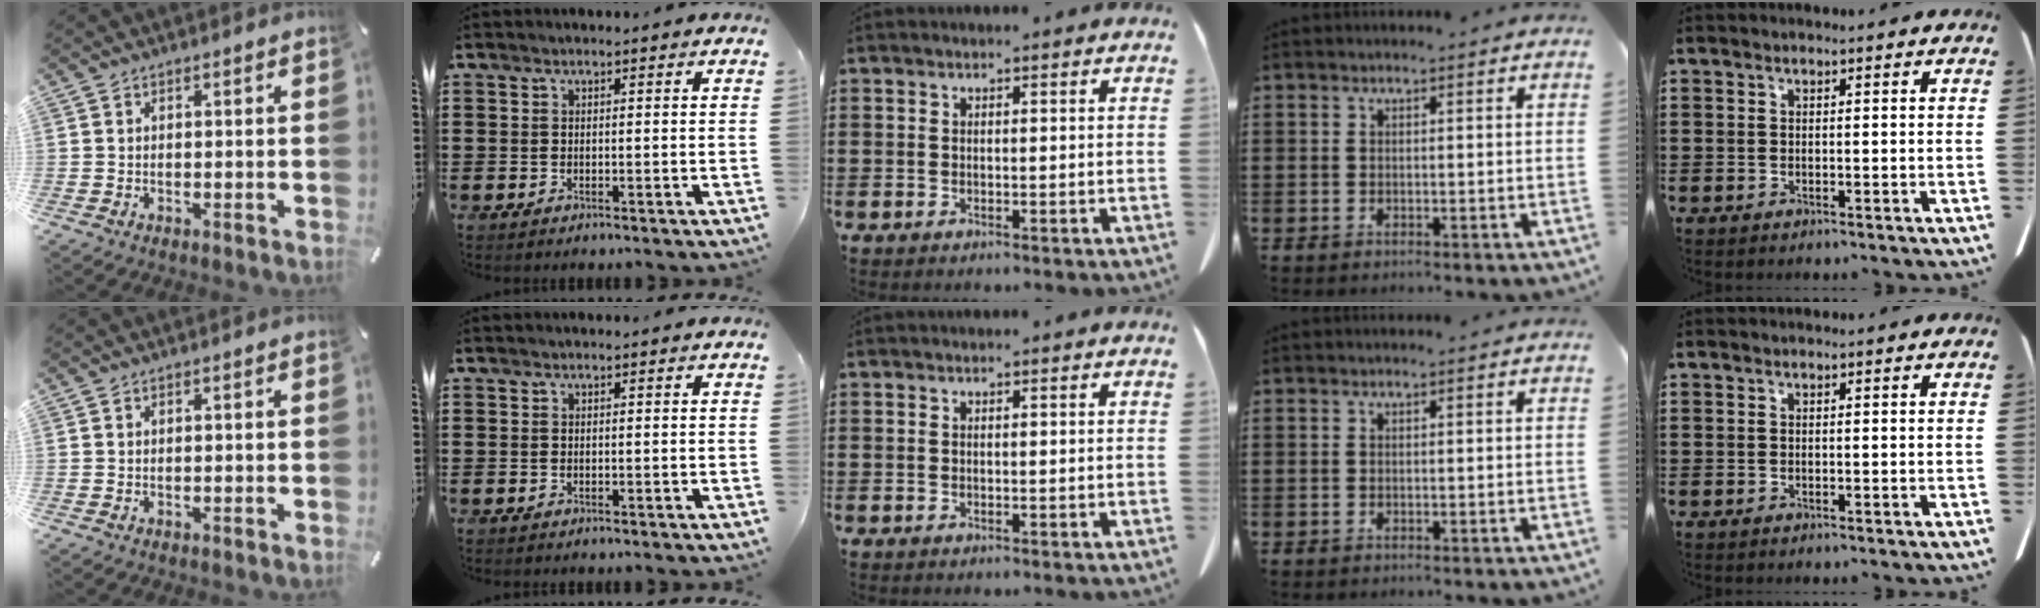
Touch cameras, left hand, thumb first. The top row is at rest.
{}